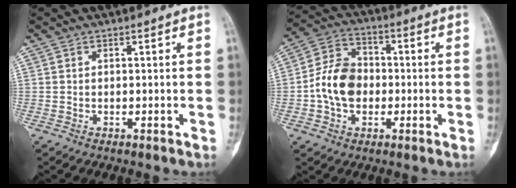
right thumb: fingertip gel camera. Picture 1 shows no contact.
{"total": 10.7, "force": [-1.3, 8.1, 6.9], "torque": [-0.111, 0.028, -0.034]}